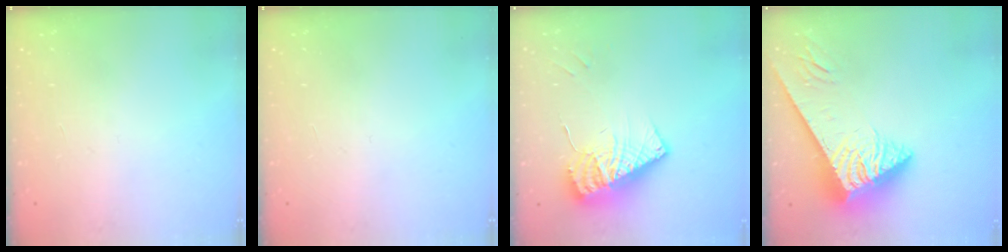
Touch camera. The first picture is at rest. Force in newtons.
{"total": 0.0}
{"total": 12.2, "press": 12.2, "slide": 1.3}
{"total": 6.6, "press": 6.5, "slide": 0.9}